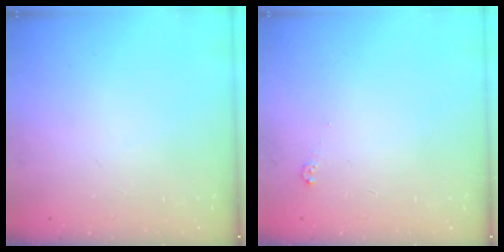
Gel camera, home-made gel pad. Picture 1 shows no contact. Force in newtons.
{"total": 3.0, "press": 3.0, "slide": 0.4}